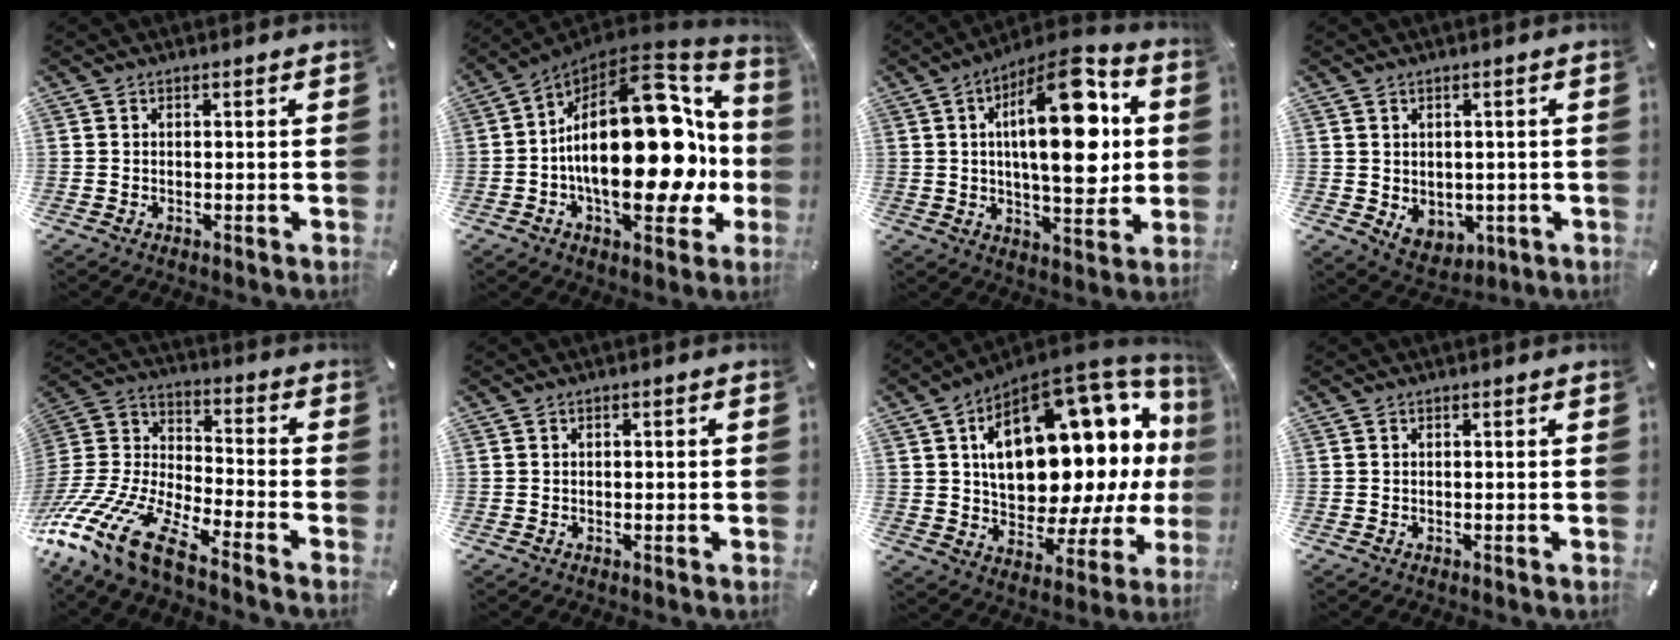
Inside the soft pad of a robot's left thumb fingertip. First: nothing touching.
{"total": 31.6, "force": [-0.8, 17.0, 26.6], "torque": [-0.417, -0.021, 0.005]}
{"total": 22.4, "force": [5.2, 9.3, 19.7], "torque": [-0.306, -0.023, 0.073]}
{"total": 4.7, "force": [0.6, 4.3, 1.9], "torque": [-0.021, -0.009, 0.011]}
{"total": 18.7, "force": [-13.4, 6.2, 11.6], "torque": [-0.258, 0.046, -0.247]}
{"total": 0.8, "force": [-0.1, 0.5, 0.6], "torque": [-0.011, 0.002, -0.003]}
{"total": 25.8, "force": [7.4, 14.1, 20.2], "torque": [-0.306, -0.069, 0.136]}
{"total": 0.0}